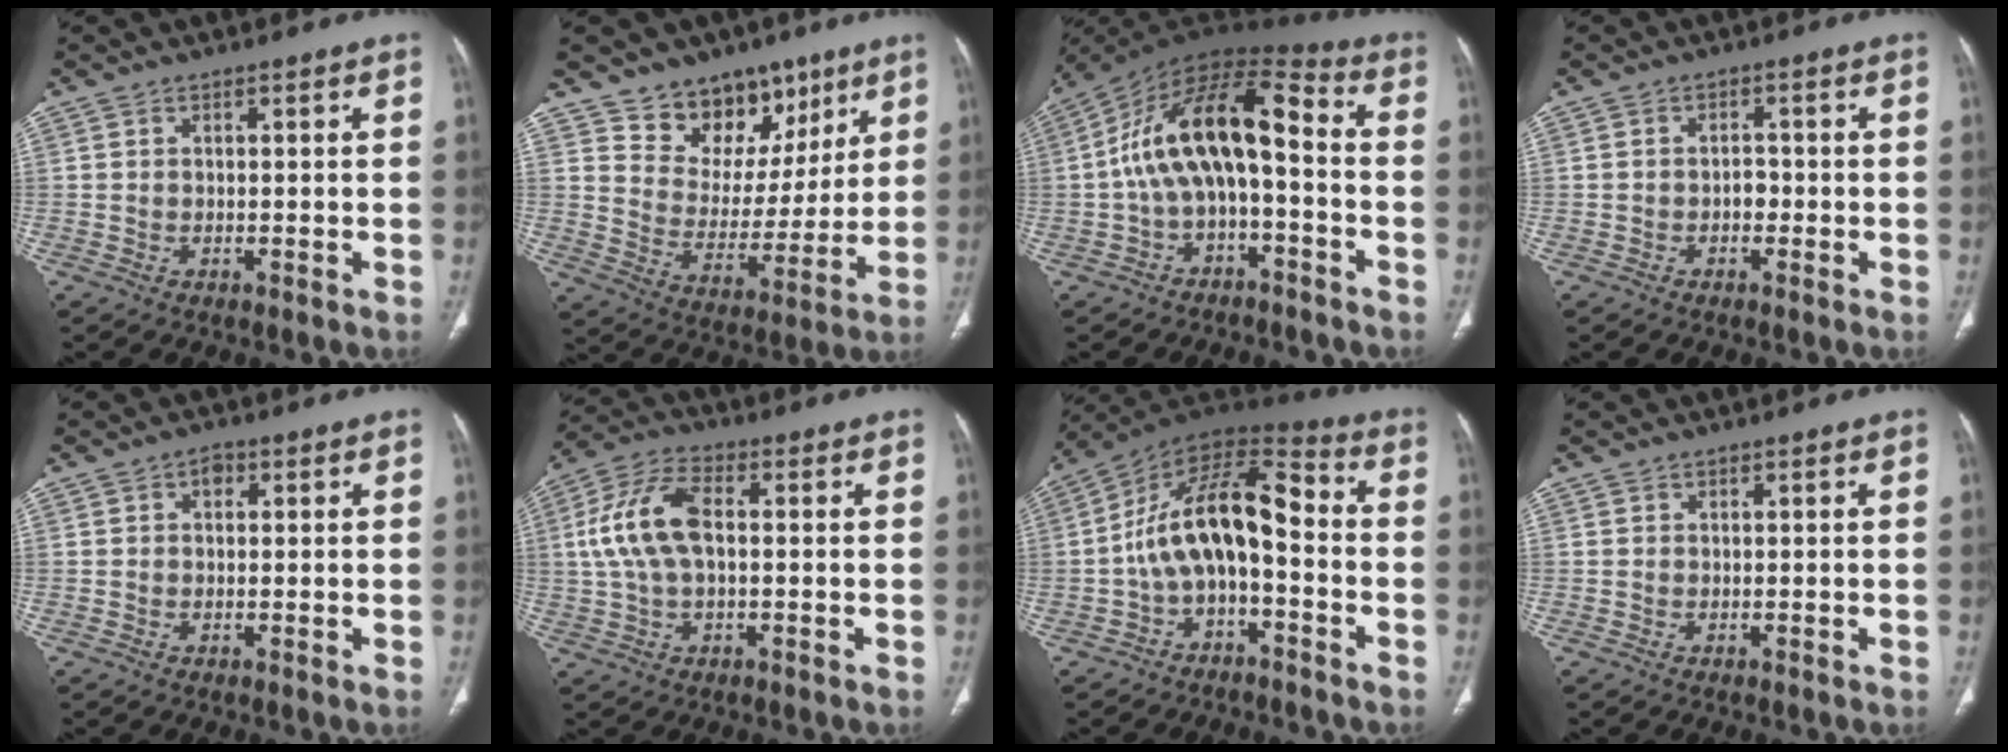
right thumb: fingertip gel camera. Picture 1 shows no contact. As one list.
[{"total": 14.6, "force": [9.7, 9.7, 5.1], "torque": [-0.020, -0.054, 0.169]}, {"total": 15.4, "force": [-1.7, 7.2, 13.5], "torque": [-0.234, 0.074, -0.036]}, {"total": 2.0, "force": [-0.7, 1.4, 1.2], "torque": [-0.010, 0.010, -0.015]}, {"total": 1.7, "force": [0.5, 1.2, 1.0], "torque": [-0.008, 0.005, 0.003]}, {"total": 11.5, "force": [0.8, 6.0, 9.7], "torque": [-0.207, 0.028, 0.012]}, {"total": 14.9, "force": [-2.4, 7.4, 12.7], "torque": [-0.203, 0.078, -0.050]}, {"total": 0.0}]